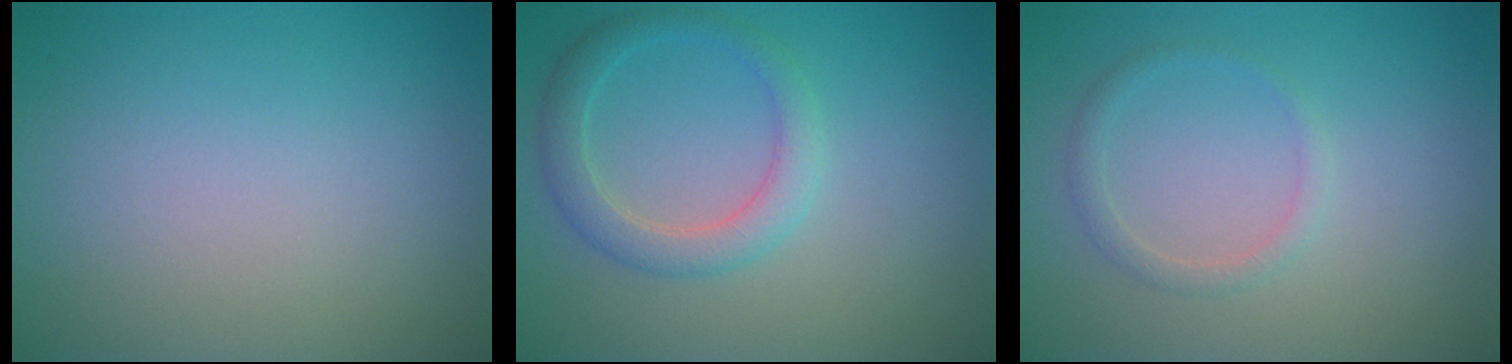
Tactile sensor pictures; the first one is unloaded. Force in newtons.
{"total": 2.8, "press": 2.8, "slide": 0.2}
{"total": 1.4, "press": 1.4, "slide": 0.1}